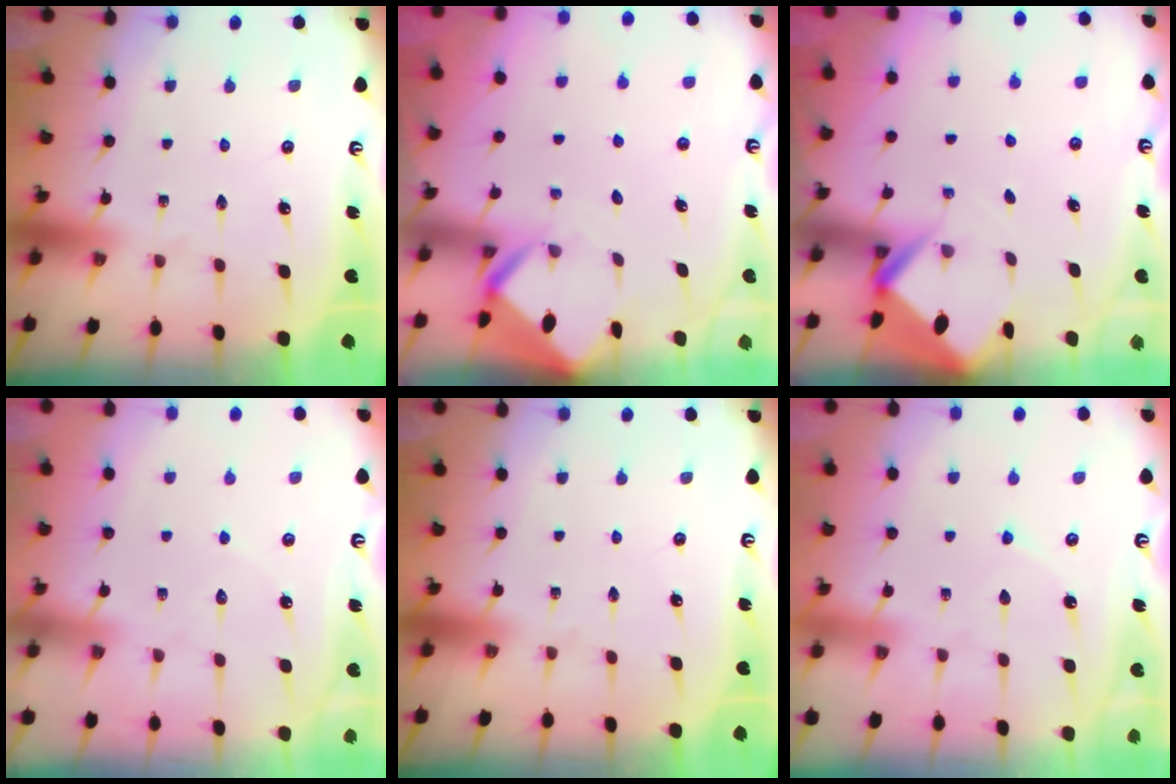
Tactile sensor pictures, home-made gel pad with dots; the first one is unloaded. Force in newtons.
{"total": 3.2, "press": 3.2, "slide": 0.2}
{"total": 2.7, "press": 2.7, "slide": 0.0}
{"total": 5.8, "press": 5.8, "slide": 0.7}
{"total": 0.0}
{"total": 3.9, "press": 3.9, "slide": 0.4}